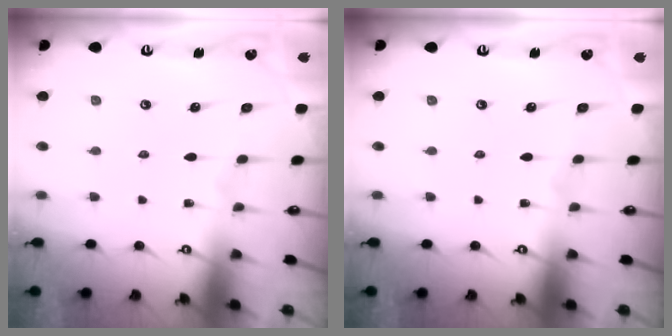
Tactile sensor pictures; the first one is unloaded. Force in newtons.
{"total": 0.0}